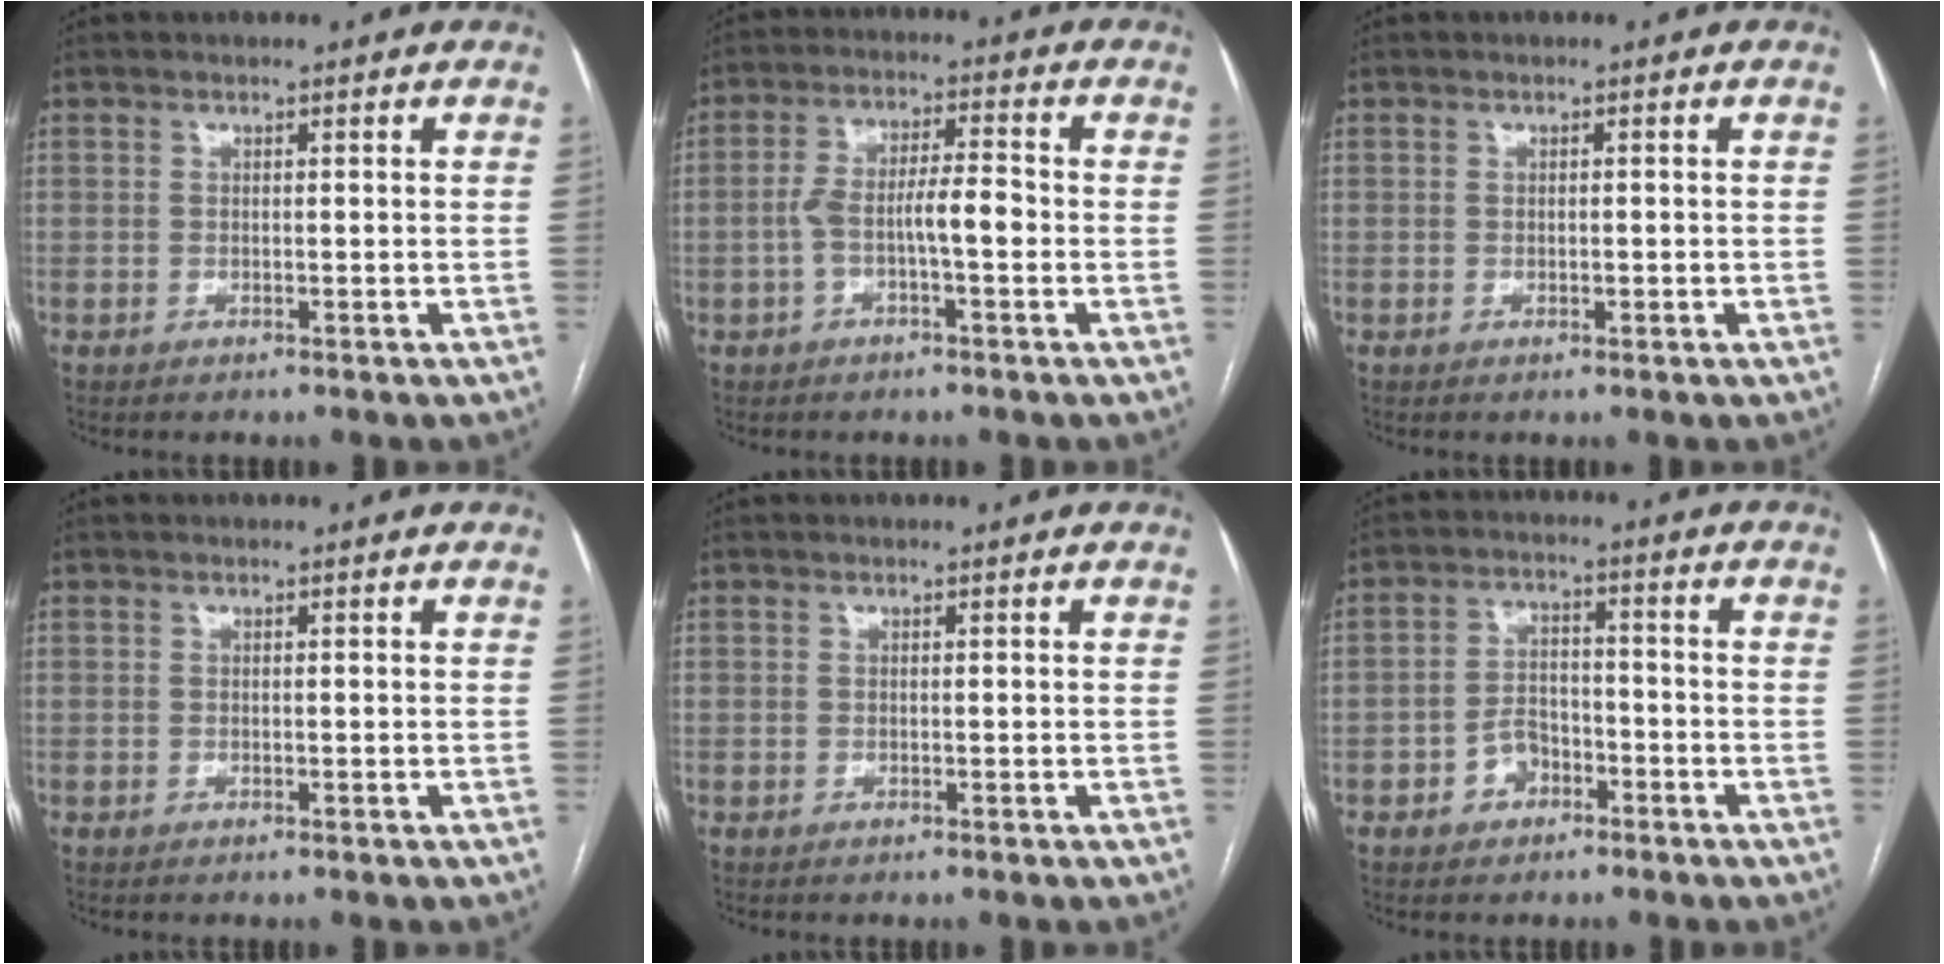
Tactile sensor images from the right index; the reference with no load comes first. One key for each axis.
{"total": 6.5, "fx": -1.6, "fy": 1.5, "fz": 6.2, "tx": -0.118, "ty": 0.022, "tz": -0.027}
{"total": 0.9, "fx": -0.2, "fy": 0.4, "fz": 0.7, "tx": -0.014, "ty": -0.001, "tz": -0.002}
{"total": 0.0}
{"total": 0.0}
{"total": 4.8, "fx": -2.5, "fy": 3.4, "fz": 2.4, "tx": -0.043, "ty": 0.016, "tz": -0.040}